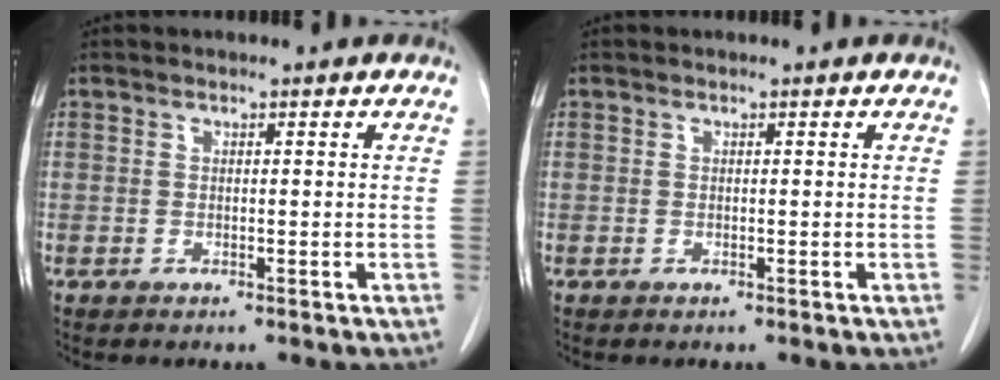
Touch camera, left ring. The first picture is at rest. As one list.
[{"total": 0.0}]